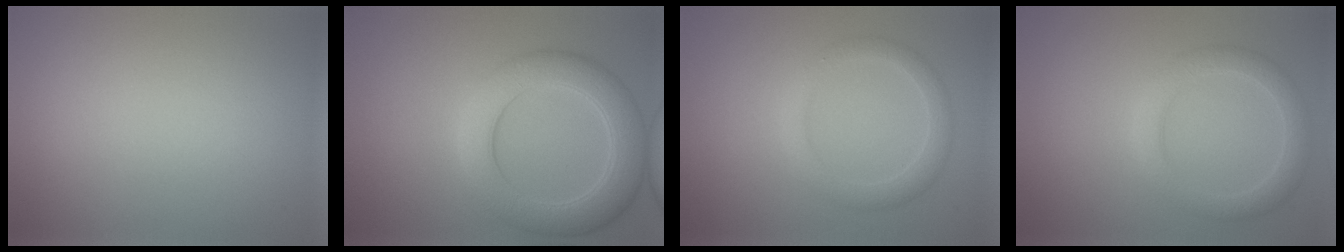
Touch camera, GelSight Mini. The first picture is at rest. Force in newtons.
{"total": 5.7, "press": 5.7, "slide": 0.2}
{"total": 2.3, "press": 2.3, "slide": 0.1}
{"total": 2.9, "press": 2.9, "slide": 0.1}